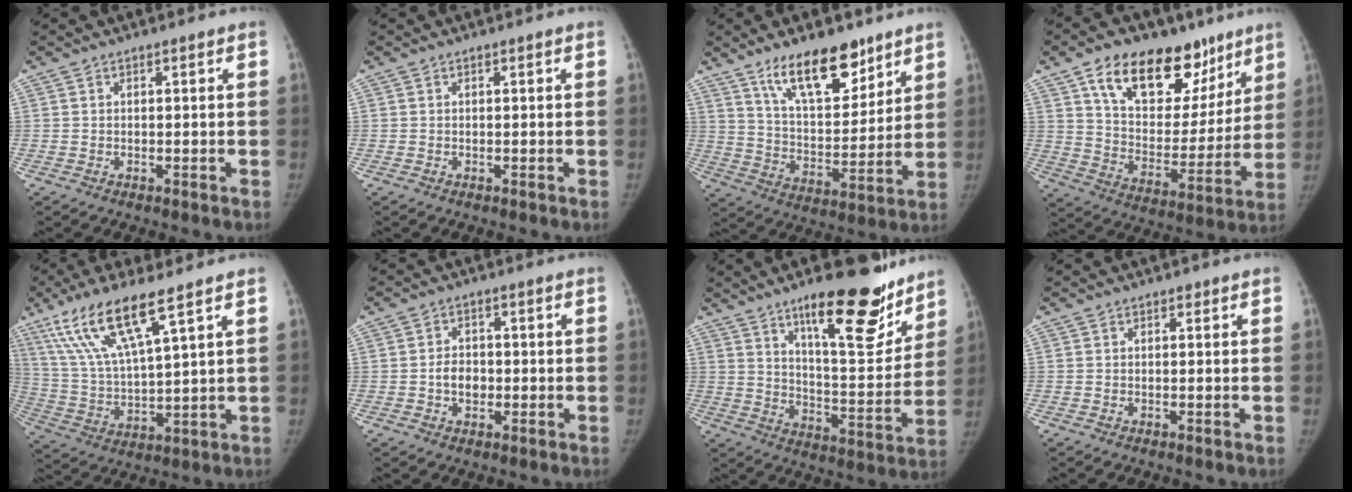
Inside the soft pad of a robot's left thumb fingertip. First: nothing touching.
{"total": 0.0}
{"total": 16.2, "force": [11.1, 6.6, 9.8], "torque": [-0.118, -0.069, 0.196]}
{"total": 24.3, "force": [14.3, 13.6, 14.2], "torque": [-0.173, -0.035, 0.235]}
{"total": 15.2, "force": [9.0, 2.9, 12.0], "torque": [-0.250, -0.030, 0.184]}
{"total": 4.1, "force": [-0.6, 3.2, 2.6], "torque": [-0.028, 0.008, -0.013]}
{"total": 22.1, "force": [14.7, 6.6, 15.2], "torque": [-0.176, -0.086, 0.227]}
{"total": 0.5, "force": [0.3, 0.4, 0.2], "torque": [0.001, 0.000, 0.001]}